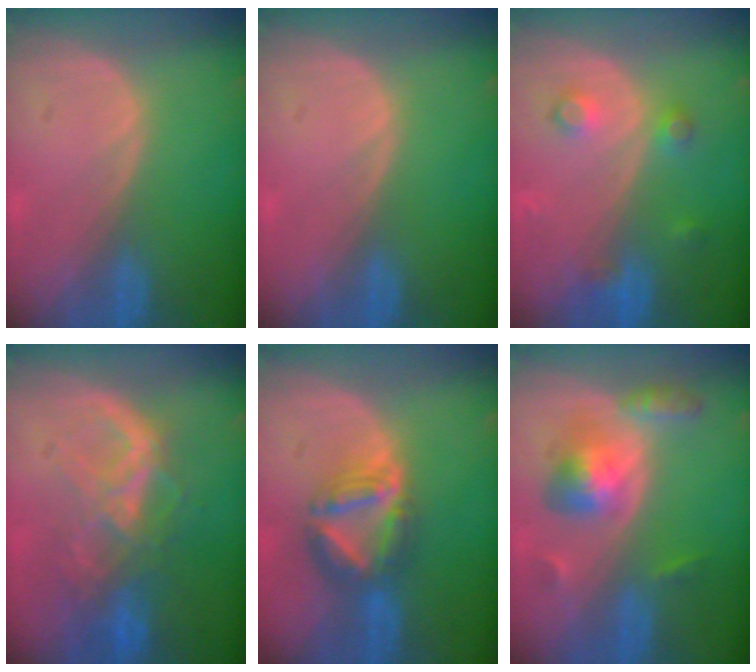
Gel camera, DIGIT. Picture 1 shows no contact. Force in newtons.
{"total": 0.0}
{"total": 3.7, "press": 3.4, "slide": 1.6}
{"total": 8.8, "press": 7.6, "slide": 4.4}
{"total": 7.5, "press": 6.6, "slide": 3.5}
{"total": 6.1, "press": 6.1, "slide": 0.3}